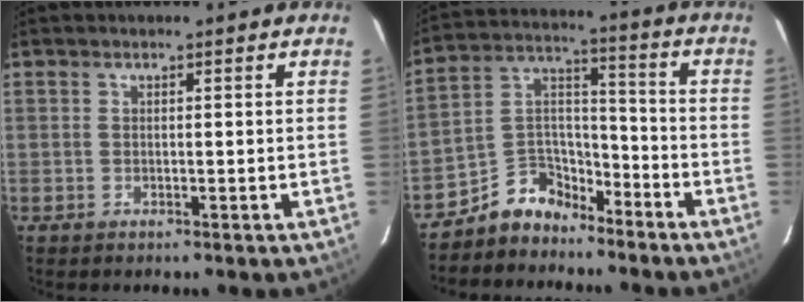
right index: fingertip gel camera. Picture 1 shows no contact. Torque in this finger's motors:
{"motor_torque": [0.64, -0.69, 0.03, -0.01]}